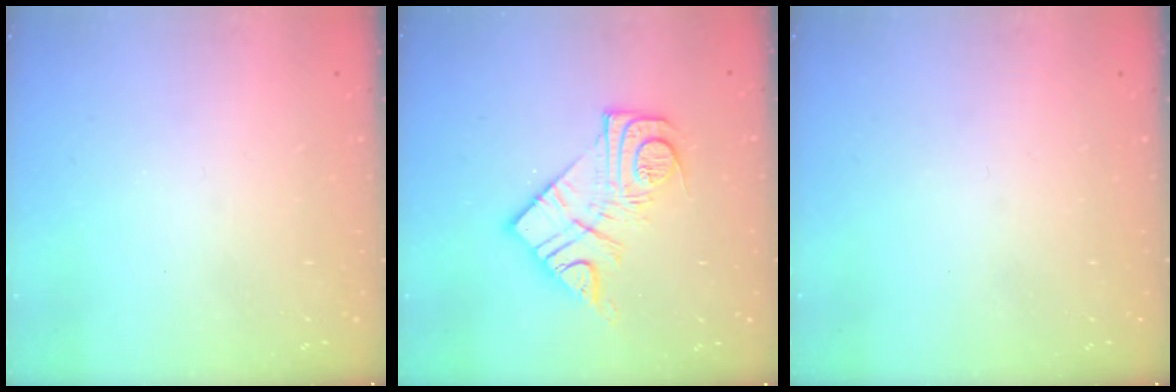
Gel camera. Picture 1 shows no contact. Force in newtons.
{"total": 14.0, "press": 13.9, "slide": 0.8}
{"total": 0.0}